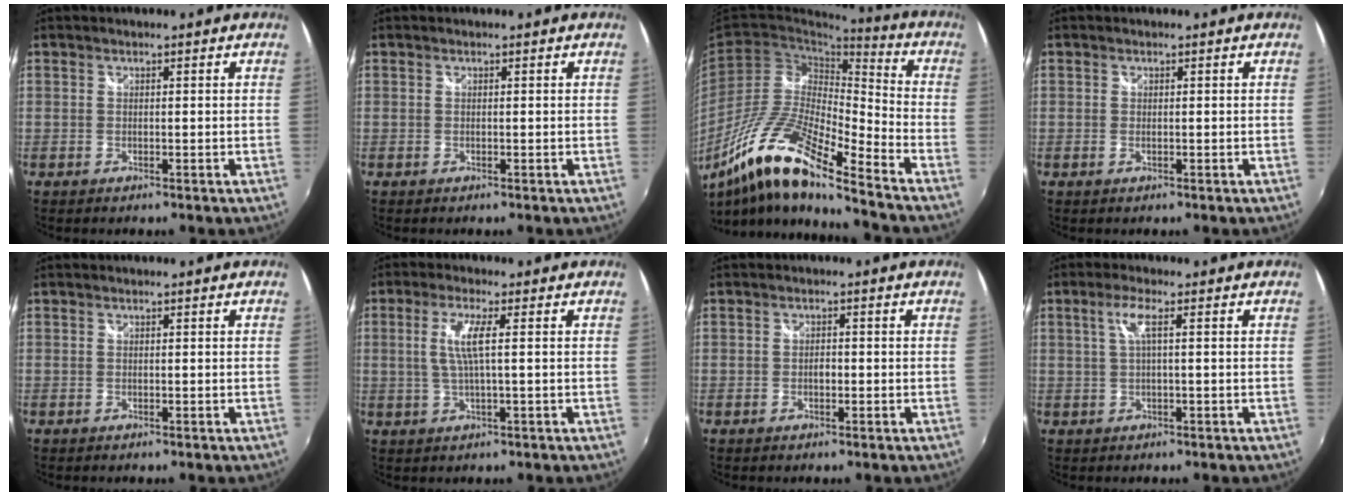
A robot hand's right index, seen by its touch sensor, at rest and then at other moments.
{"total": 0.0}
{"total": 17.8, "force": [-11.6, 2.8, 13.2], "torque": [-0.246, -0.014, -0.236]}
{"total": 0.0}
{"total": 0.0}
{"total": 5.2, "force": [0.6, 0.2, 5.1], "torque": [-0.102, -0.002, 0.015]}
{"total": 1.1, "force": [-0.2, 0.7, 0.8], "torque": [-0.015, 0.006, -0.004]}
{"total": 3.3, "force": [0.6, -0.1, 3.2], "torque": [-0.065, 0.003, 0.013]}